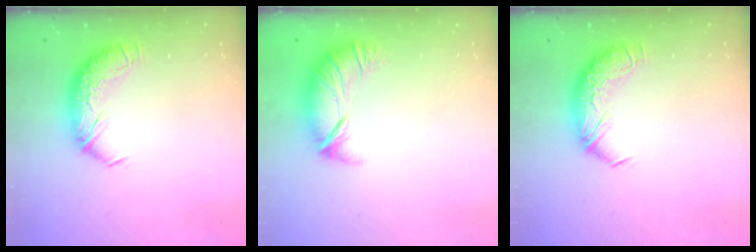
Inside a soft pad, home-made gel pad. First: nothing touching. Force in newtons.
{"total": 3.8, "press": 3.2, "slide": 2.1}
{"total": 0.0}